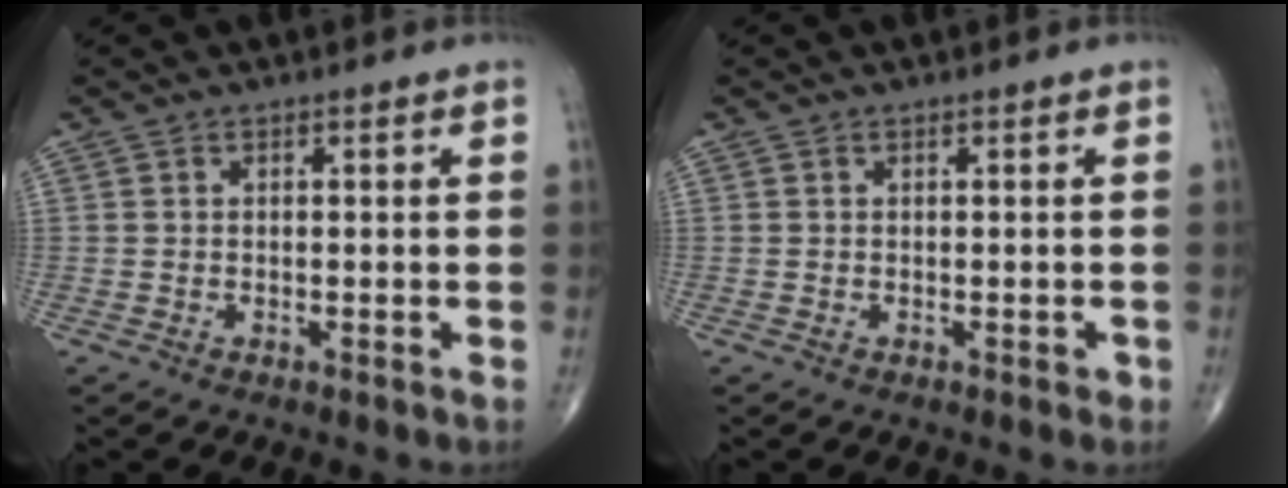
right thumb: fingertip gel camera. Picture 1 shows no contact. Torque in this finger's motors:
{"motor_torque": [0.05, 0.15, 0.05, 0.05, 0.04]}